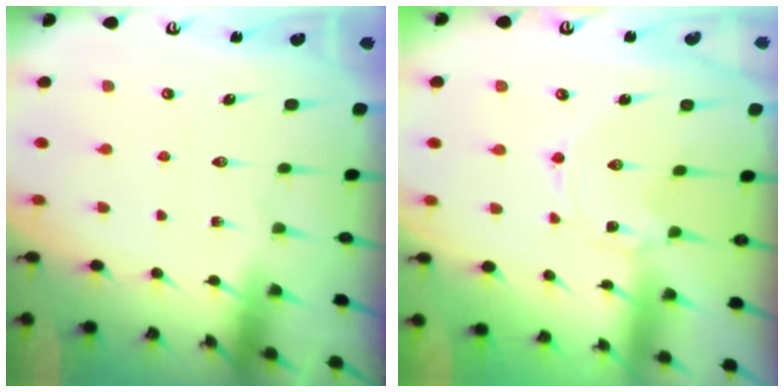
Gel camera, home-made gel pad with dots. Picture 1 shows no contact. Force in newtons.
{"total": 0.0}